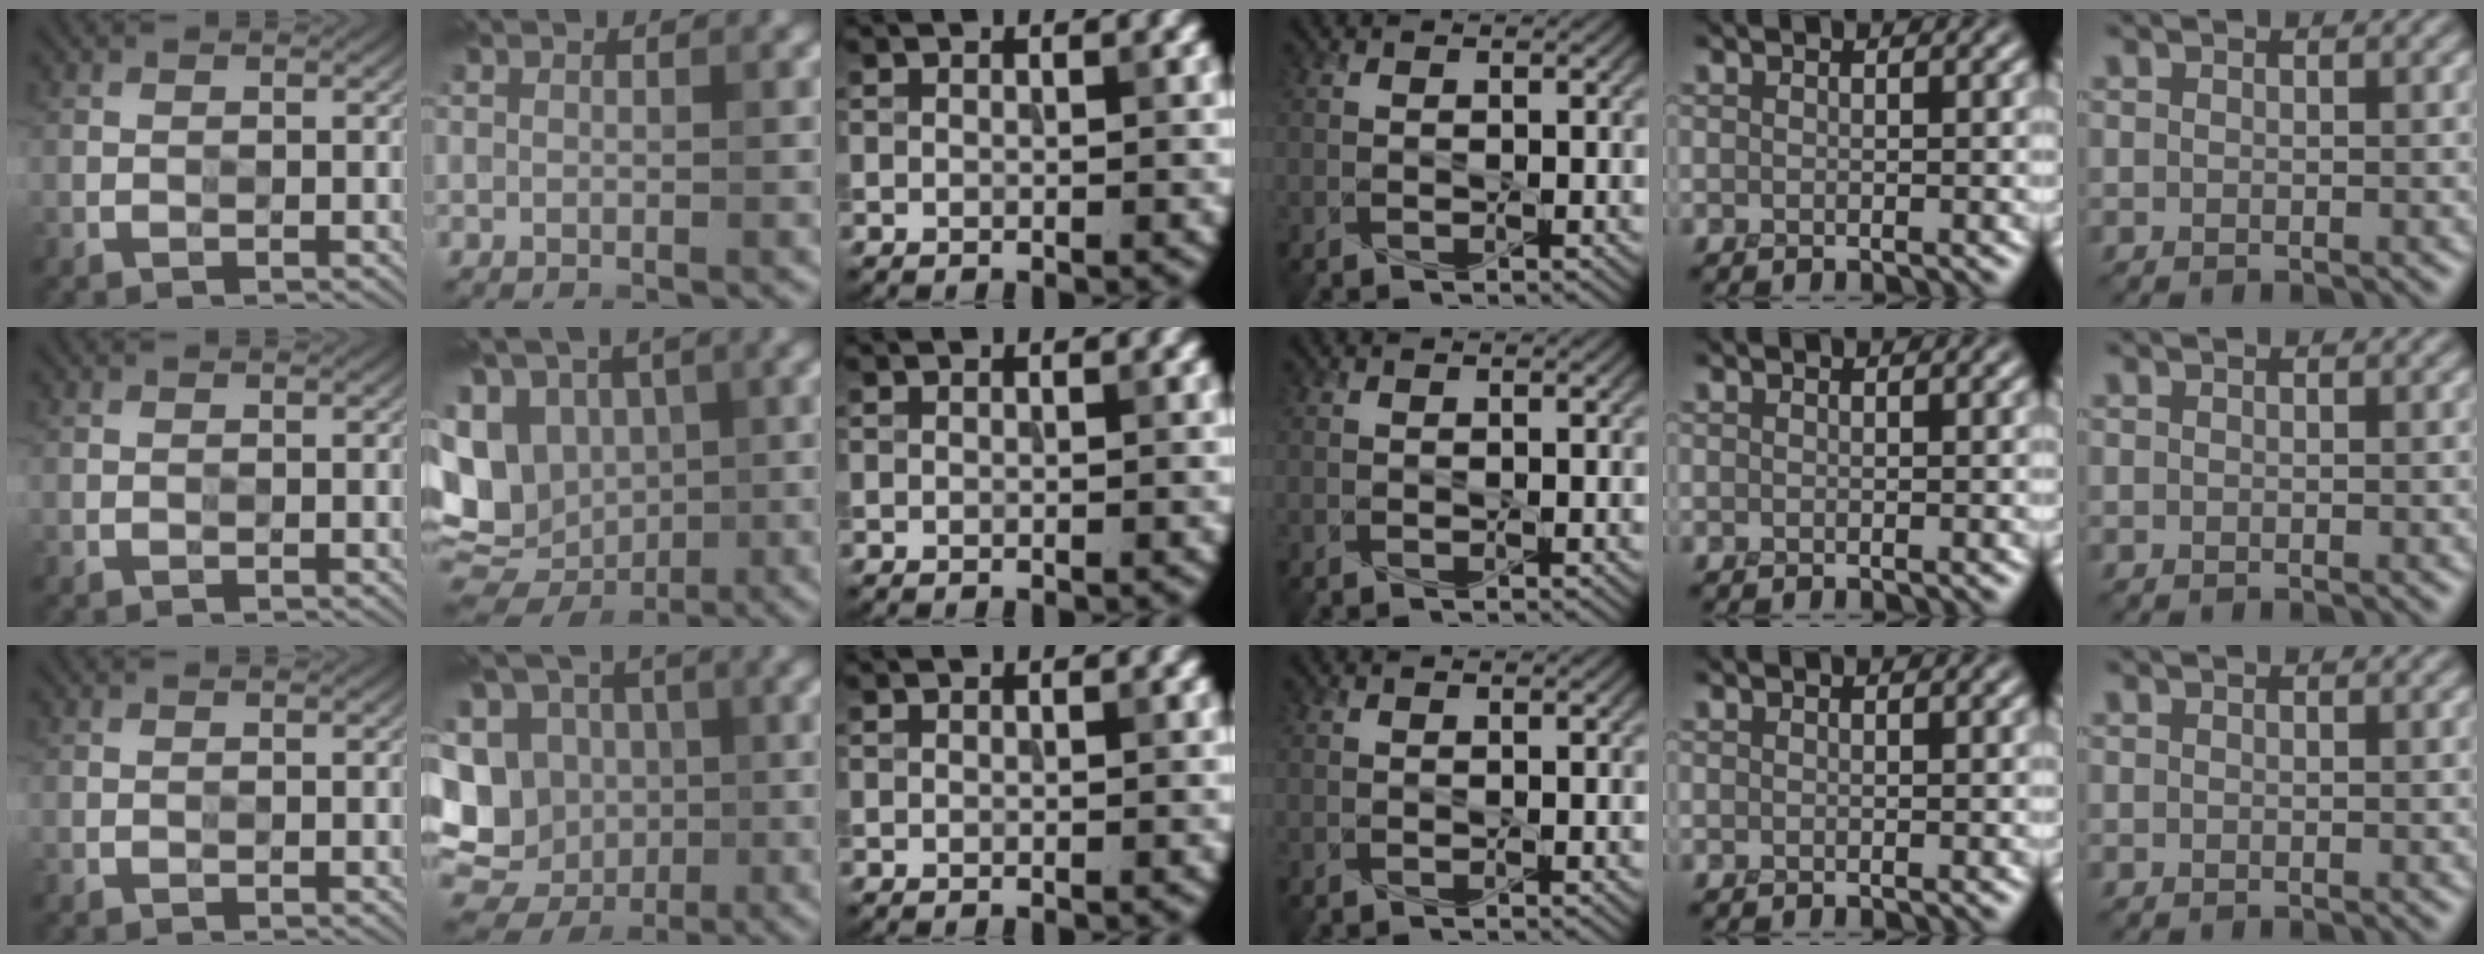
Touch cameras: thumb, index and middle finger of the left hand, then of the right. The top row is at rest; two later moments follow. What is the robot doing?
{"motion": "press", "object": "toy piano key"}